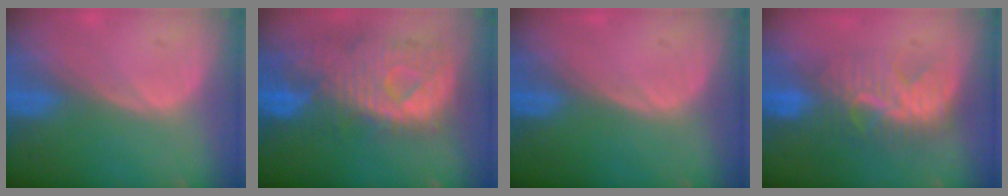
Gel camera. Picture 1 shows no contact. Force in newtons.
{"total": 11.4, "press": 9.9, "slide": 5.7}
{"total": 0.0}
{"total": 8.0, "press": 7.8, "slide": 2.0}